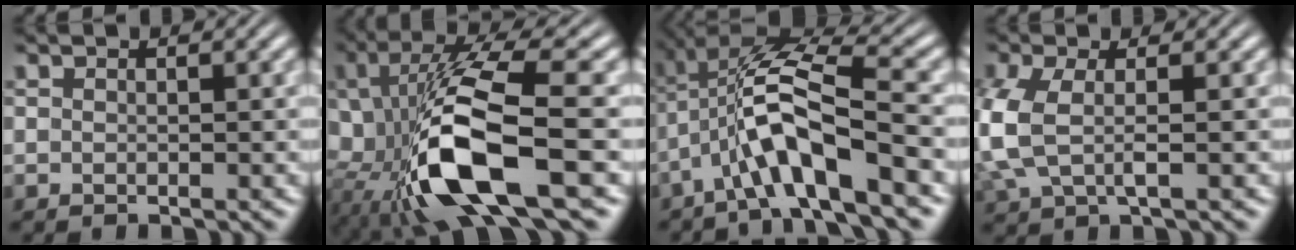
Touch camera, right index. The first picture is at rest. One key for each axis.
{"total": 12.5, "fx": -2.0, "fy": 5.6, "fz": 11.0, "tx": -0.221, "ty": -0.015, "tz": -0.014}
{"total": 7.6, "fx": -0.3, "fy": 3.9, "fz": 6.5, "tx": -0.129, "ty": -0.005, "tz": -0.004}
{"total": 5.7, "fx": -0.4, "fy": 4.1, "fz": 4.0, "tx": -0.120, "ty": -0.017, "tz": 0.000}